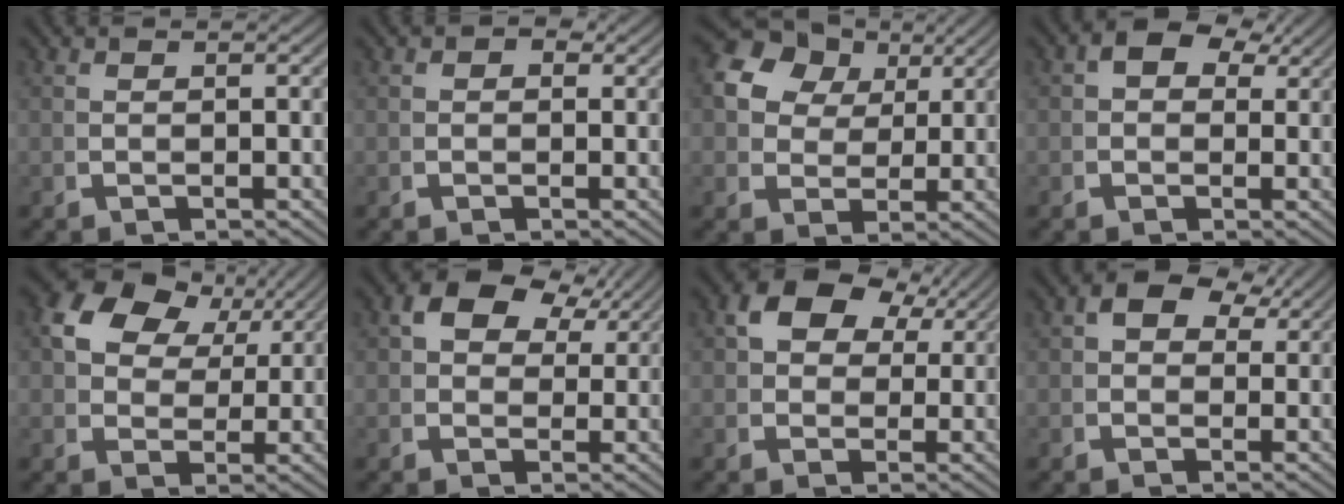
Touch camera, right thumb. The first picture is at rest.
{"total": 0.7, "force": [0.3, 0.6, 0.2], "torque": [-0.005, -0.004, 0.001]}
{"total": 9.6, "force": [3.4, 7.4, 5.1], "torque": [-0.119, -0.009, 0.063]}
{"total": 3.4, "force": [1.9, 1.9, 2.1], "torque": [-0.039, 0.005, 0.026]}
{"total": 8.1, "force": [3.5, 5.4, 4.8], "torque": [-0.111, -0.012, 0.071]}
{"total": 6.0, "force": [3.3, 3.4, 3.7], "torque": [-0.069, 0.009, 0.051]}
{"total": 6.5, "force": [3.2, 4.1, 3.9], "torque": [-0.080, 0.003, 0.054]}
{"total": 3.9, "force": [2.2, 2.1, 2.4], "torque": [-0.046, 0.008, 0.032]}